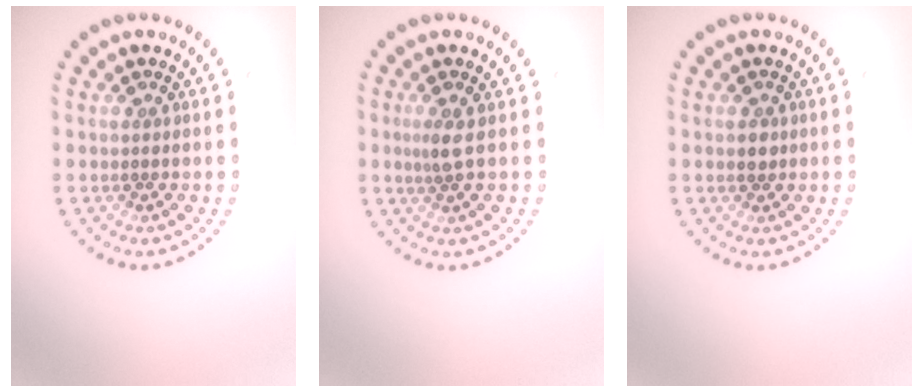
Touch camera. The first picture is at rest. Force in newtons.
{"total": 1.4, "press": 1.1, "slide": 0.9}
{"total": 1.0, "press": 1.0, "slide": 0.4}